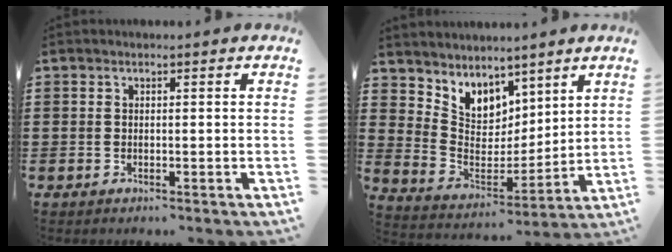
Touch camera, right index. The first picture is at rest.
{"total": 6.0, "force": [4.9, 3.5, -0.3], "torque": [-0.037, -0.047, 0.091]}